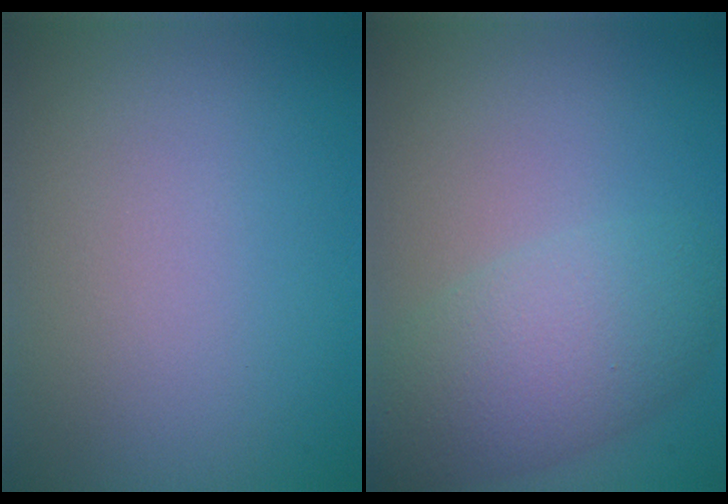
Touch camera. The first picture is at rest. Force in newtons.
{"total": 5.7, "press": 5.7, "slide": 0.2}